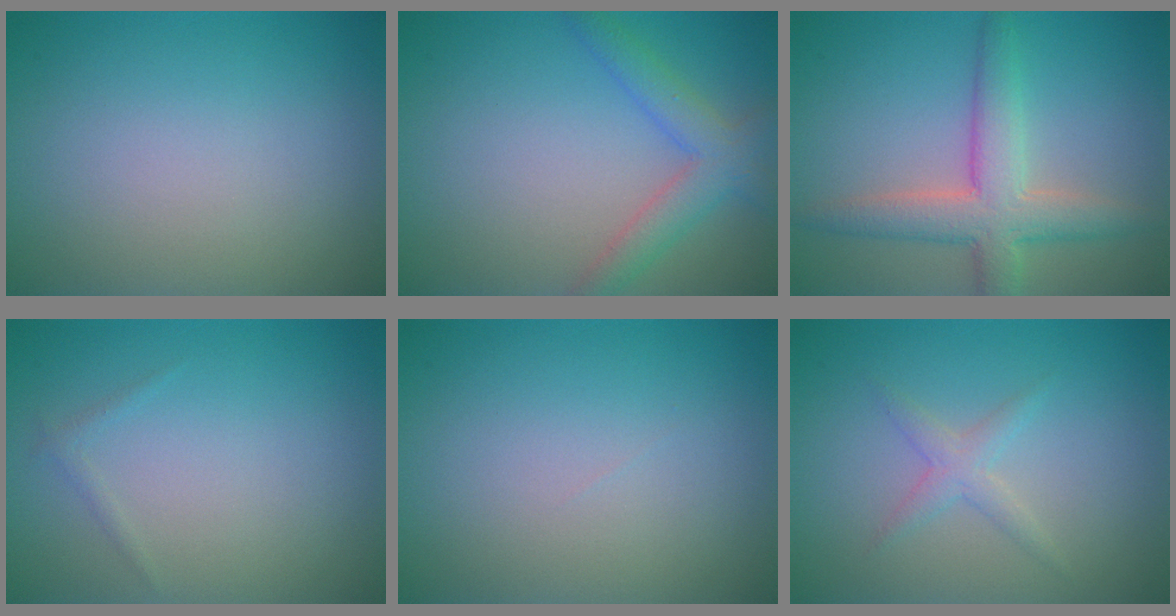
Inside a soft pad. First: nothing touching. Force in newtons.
{"total": 3.5, "press": 3.5, "slide": 0.1}
{"total": 5.2, "press": 5.1, "slide": 0.3}
{"total": 0.6, "press": 0.6, "slide": 0.0}
{"total": 0.0}
{"total": 1.6, "press": 1.6, "slide": 0.0}